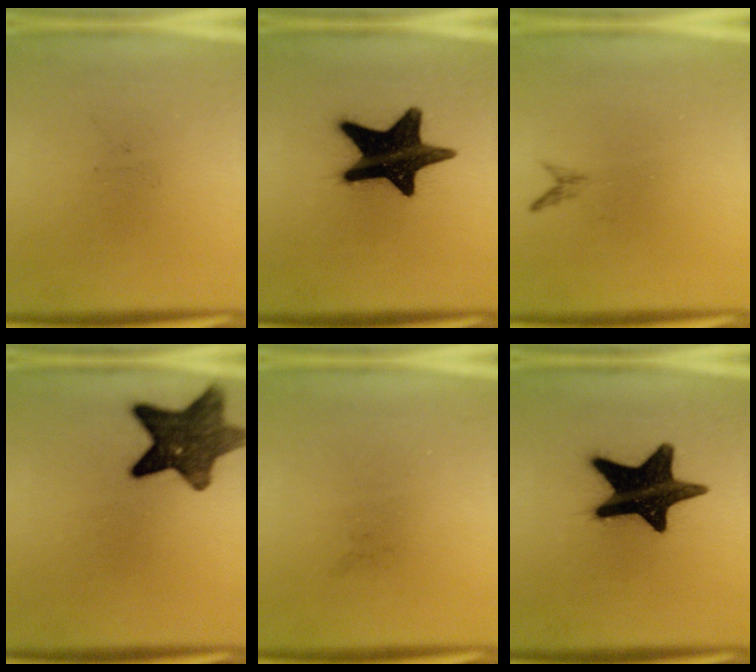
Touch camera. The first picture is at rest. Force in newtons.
{"total": 18.1}
{"total": 0.7}
{"total": 11.3}
{"total": 0.0}
{"total": 18.1}